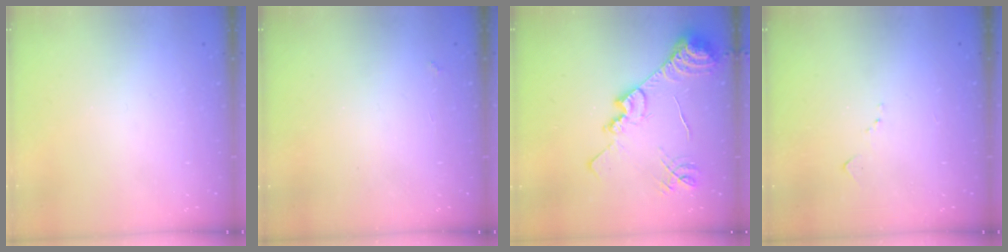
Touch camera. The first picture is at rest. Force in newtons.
{"total": 1.4, "press": 1.3, "slide": 0.4}
{"total": 18.8, "press": 18.7, "slide": 1.8}
{"total": 5.8, "press": 5.7, "slide": 0.8}